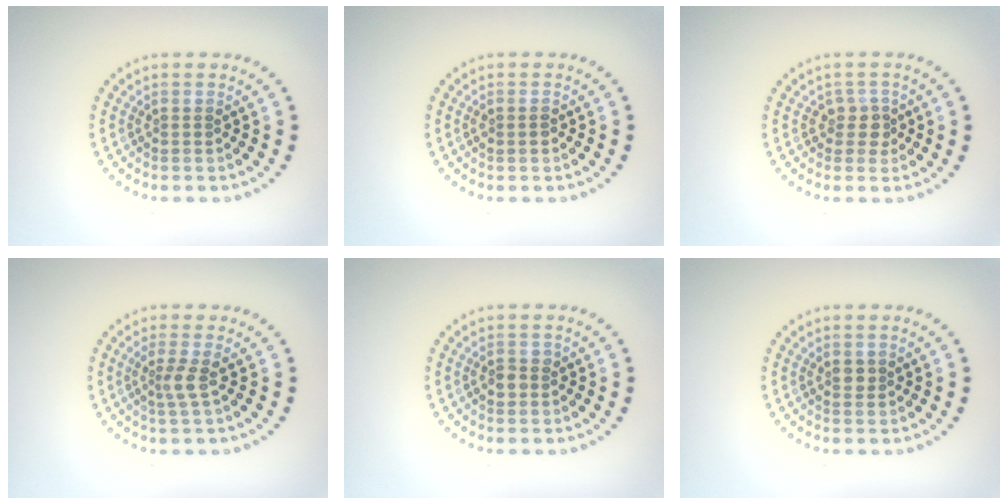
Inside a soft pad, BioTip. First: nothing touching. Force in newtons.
{"total": 0.8, "press": 0.8, "slide": 0.0}
{"total": 1.8, "press": 1.4, "slide": 1.1}
{"total": 1.9, "press": 1.4, "slide": 1.3}
{"total": 1.3, "press": 1.3, "slide": 0.3}
{"total": 1.1, "press": 1.0, "slide": 0.3}